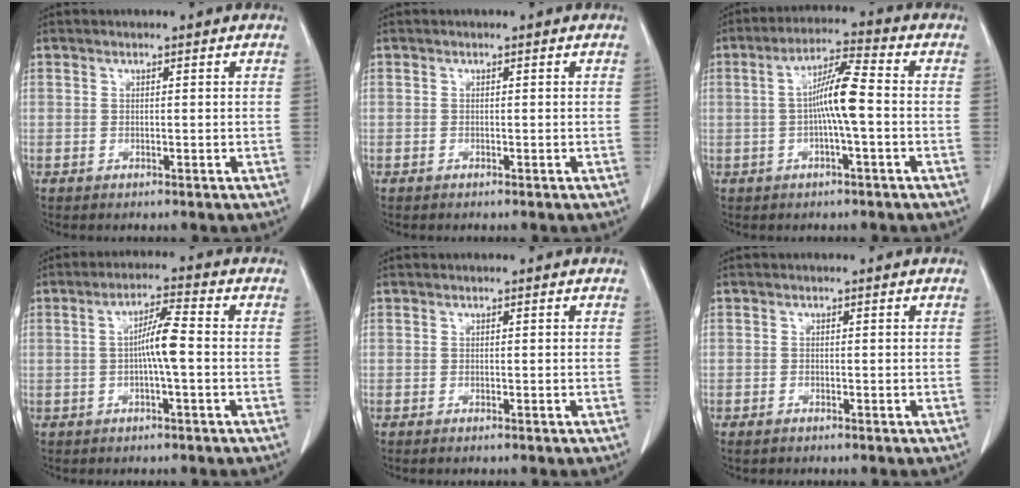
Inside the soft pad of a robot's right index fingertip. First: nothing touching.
{"total": 0.0}
{"total": 7.5, "force": [-0.6, 0.3, 7.5], "torque": [-0.139, 0.013, -0.015]}
{"total": 5.3, "force": [-0.6, 0.1, 5.3], "torque": [-0.095, 0.010, -0.011]}
{"total": 0.6, "force": [-0.5, 0.1, 0.3], "torque": [-0.012, -0.002, -0.006]}
{"total": 1.0, "force": [-0.8, 0.4, 0.4], "torque": [-0.011, -0.001, -0.011]}